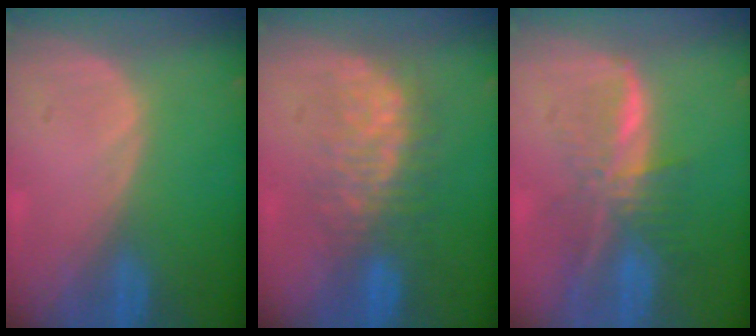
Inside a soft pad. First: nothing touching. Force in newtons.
{"total": 7.8, "press": 7.6, "slide": 2.0}
{"total": 7.9, "press": 6.6, "slide": 4.2}